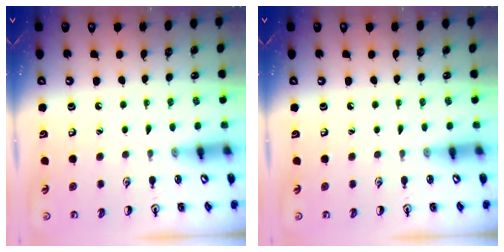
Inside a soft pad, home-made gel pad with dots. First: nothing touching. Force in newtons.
{"total": 0.0}